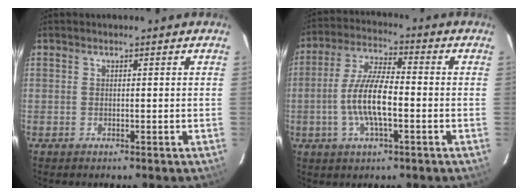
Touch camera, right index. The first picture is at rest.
{"total": 10.3, "force": [-2.3, 2.9, 9.6], "torque": [-0.196, 0.004, -0.046]}